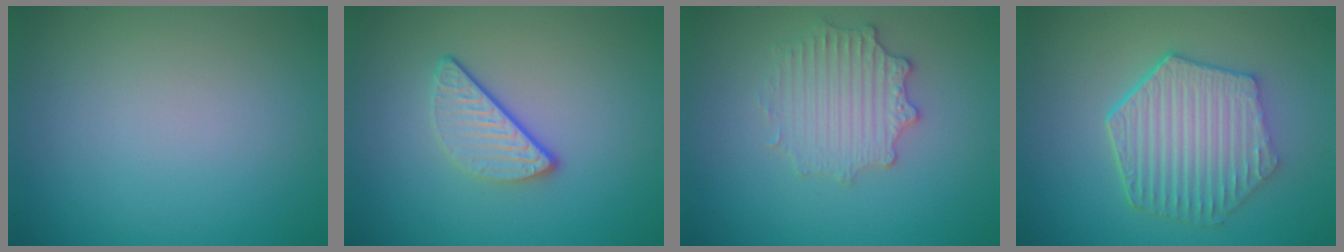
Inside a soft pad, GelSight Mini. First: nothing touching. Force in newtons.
{"total": 3.0, "press": 2.3, "slide": 1.9}
{"total": 2.9, "press": 2.9, "slide": 0.2}
{"total": 6.5, "press": 4.9, "slide": 4.3}